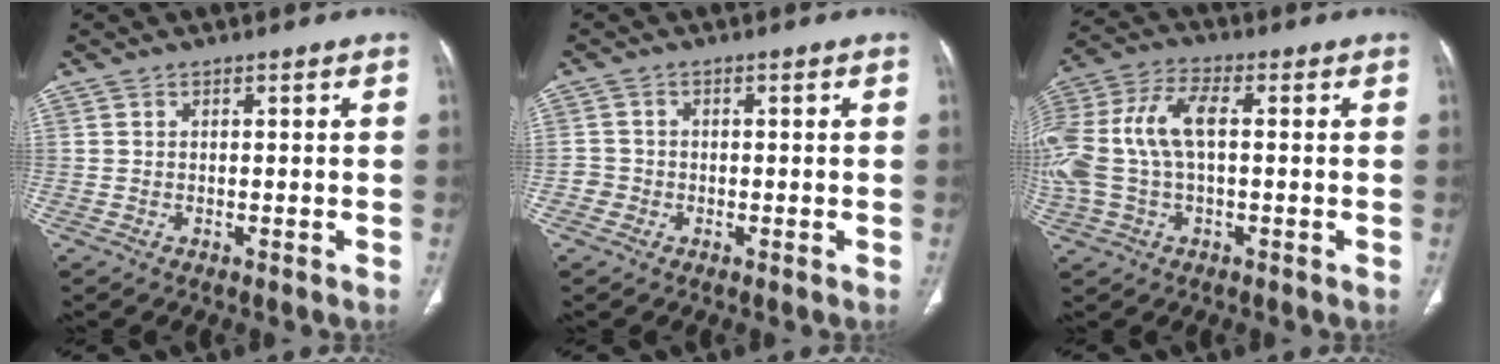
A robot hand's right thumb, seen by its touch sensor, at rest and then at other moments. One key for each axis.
{"total": 2.0, "fx": -0.8, "fy": 1.8, "fz": 0.1, "tx": 0.010, "ty": 0.009, "tz": -0.021}
{"total": 15.1, "fx": 0.9, "fy": 8.0, "fz": 12.8, "tx": -0.300, "ty": 0.034, "tz": 0.018}